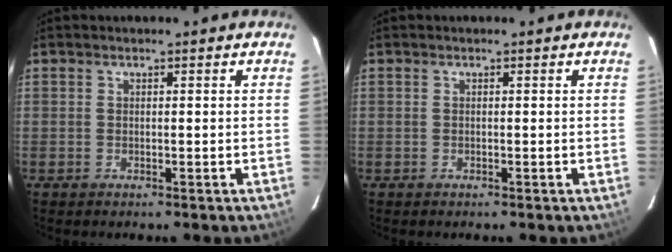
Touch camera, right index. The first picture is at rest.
{"total": 0.0}